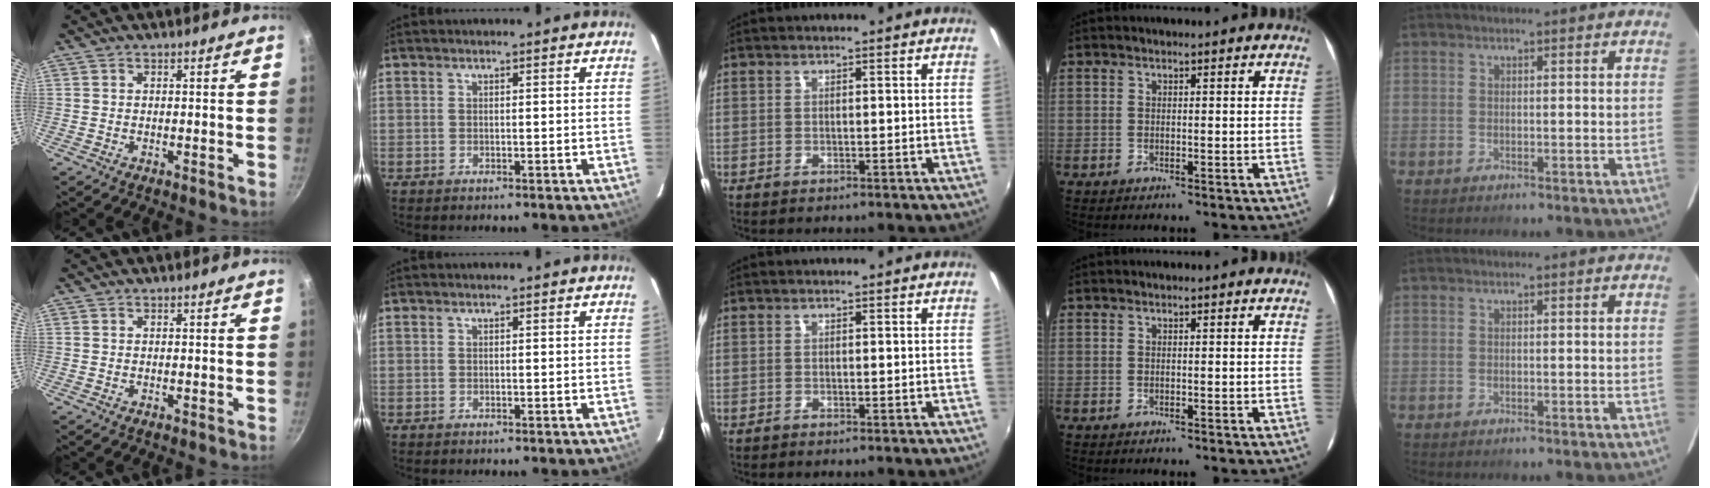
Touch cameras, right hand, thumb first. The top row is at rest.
{}